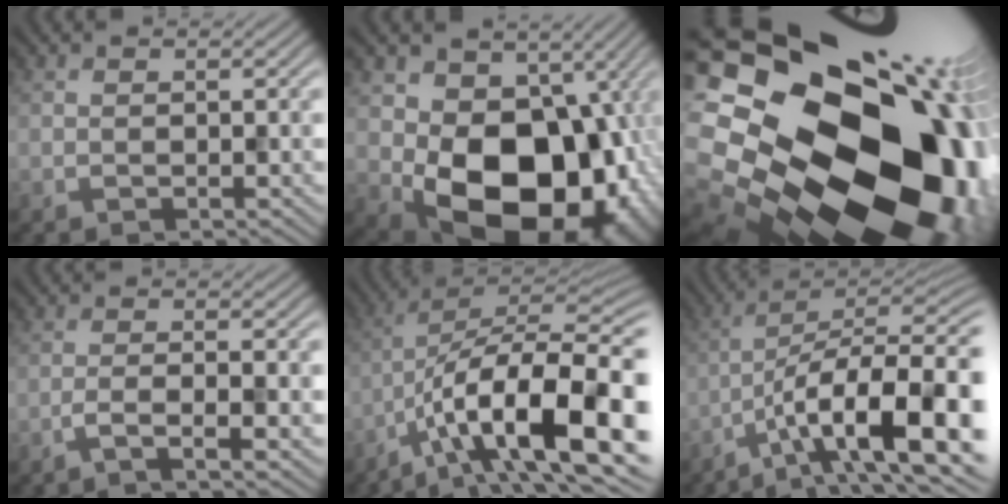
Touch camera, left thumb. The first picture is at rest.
{"total": 19.3, "force": [-2.7, 13.9, 13.1], "torque": [-0.179, -0.060, -0.013]}
{"total": 25.6, "force": [-1.9, 20.6, 15.0], "torque": [-0.286, -0.042, -0.086]}
{"total": 3.6, "force": [-1.8, 0.5, 3.1], "torque": [-0.047, 0.008, -0.050]}
{"total": 17.7, "force": [-7.0, 6.2, 15.0], "torque": [-0.235, -0.006, -0.115]}
{"total": 14.8, "force": [-6.1, 4.6, 12.6], "torque": [-0.199, 0.001, -0.099]}